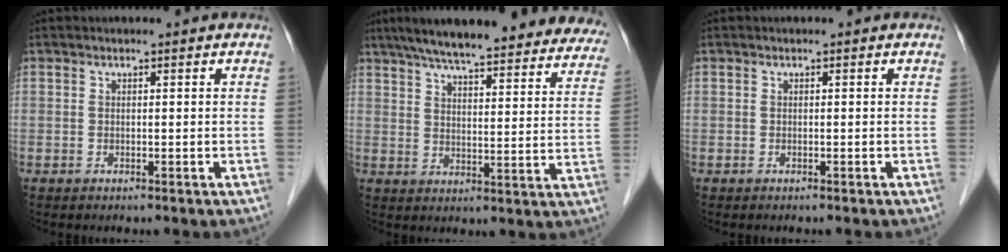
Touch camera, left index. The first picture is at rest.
{"total": 29.9, "force": [25.9, 5.3, 14.0], "torque": [-0.211, -0.018, 0.316]}
{"total": 0.0}